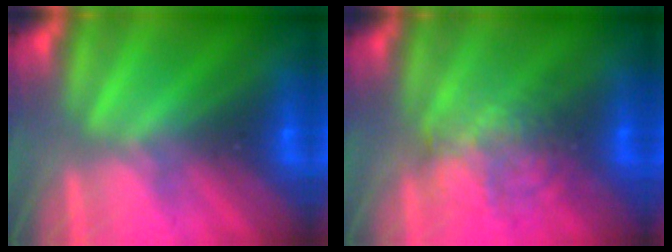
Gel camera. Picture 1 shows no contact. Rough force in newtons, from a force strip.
{"total": 2.1}